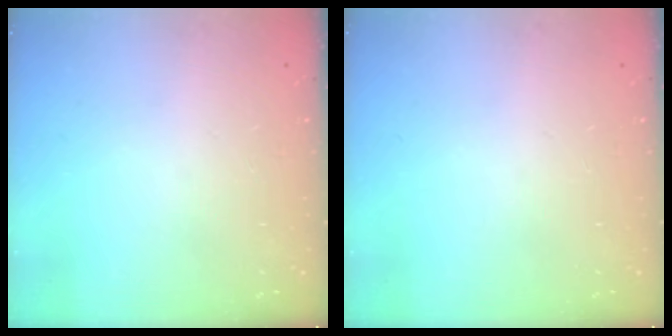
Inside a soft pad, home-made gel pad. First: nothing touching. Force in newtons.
{"total": 0.0}